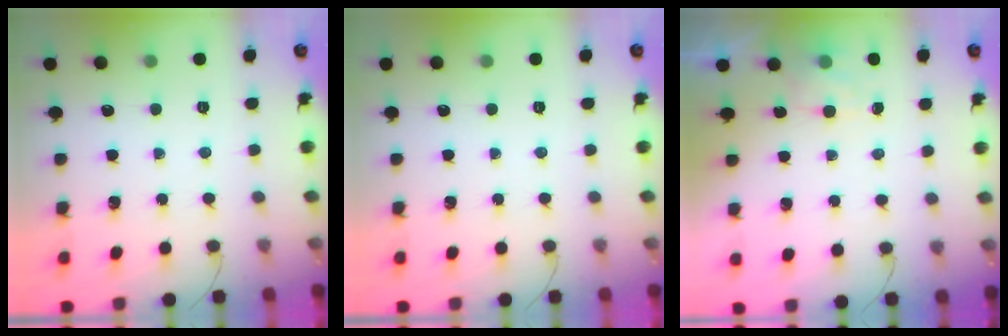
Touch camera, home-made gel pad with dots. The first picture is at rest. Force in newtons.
{"total": 0.0}
{"total": 1.9, "press": 1.5, "slide": 1.2}